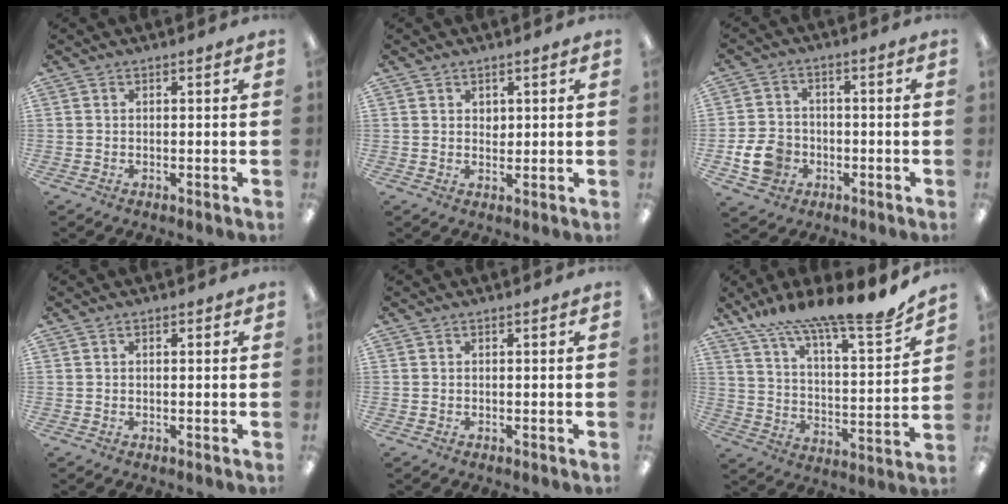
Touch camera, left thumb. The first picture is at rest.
{"total": 1.9, "force": [1.2, 1.4, 0.7], "torque": [-0.007, -0.001, 0.020]}
{"total": 8.5, "force": [-2.6, 6.9, 4.3], "torque": [-0.095, 0.015, -0.046]}
{"total": 0.8, "force": [0.3, 0.4, 0.7], "torque": [-0.005, 0.000, 0.003]}
{"total": 0.0}
{"total": 17.1, "force": [15.2, 1.6, 7.7], "torque": [-0.137, -0.115, 0.251]}